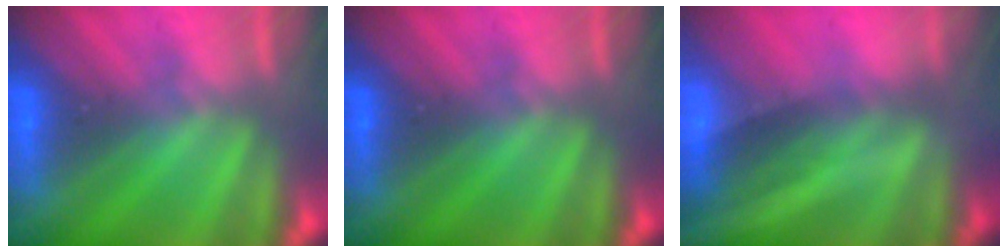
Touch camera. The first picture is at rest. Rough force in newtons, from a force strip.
{"total": 0.0}
{"total": 2.1}